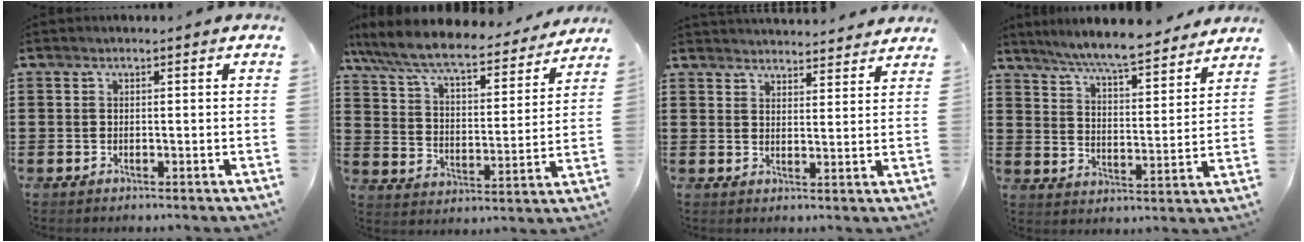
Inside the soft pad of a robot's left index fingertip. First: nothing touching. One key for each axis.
{"total": 8.1, "fx": 7.1, "fy": 1.1, "fz": 3.6, "tx": -0.099, "ty": -0.044, "tz": 0.119}
{"total": 3.3, "fx": 3.3, "fy": 0.0, "fz": -0.3, "tx": -0.005, "ty": -0.017, "tz": 0.062}
{"total": 6.9, "fx": 6.5, "fy": -0.3, "fz": 2.4, "tx": -0.071, "ty": -0.040, "tz": 0.111}